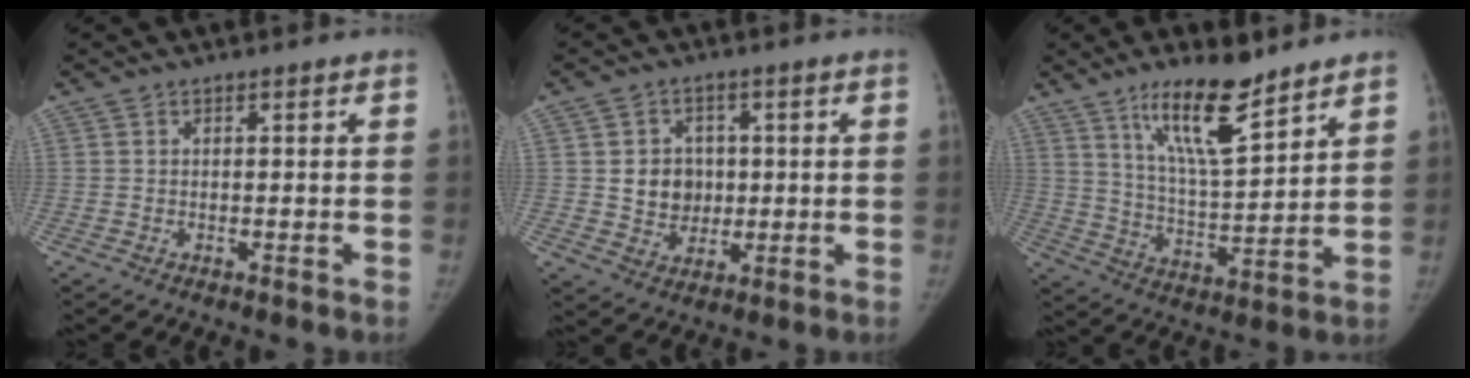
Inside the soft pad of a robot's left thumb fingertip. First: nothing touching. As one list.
[{"total": 7.3, "force": [0.7, 6.4, 3.3], "torque": [-0.017, -0.002, 0.018]}, {"total": 14.1, "force": [9.7, 3.5, 9.7], "torque": [-0.150, -0.068, 0.179]}]